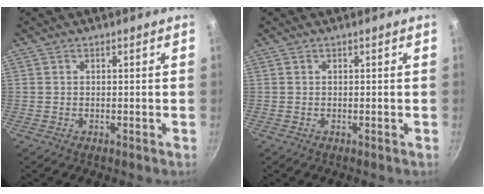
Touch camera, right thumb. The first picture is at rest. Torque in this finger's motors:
{"motor_torque": [-0.15, 0.12, 0.00, 0.00, 0.01]}